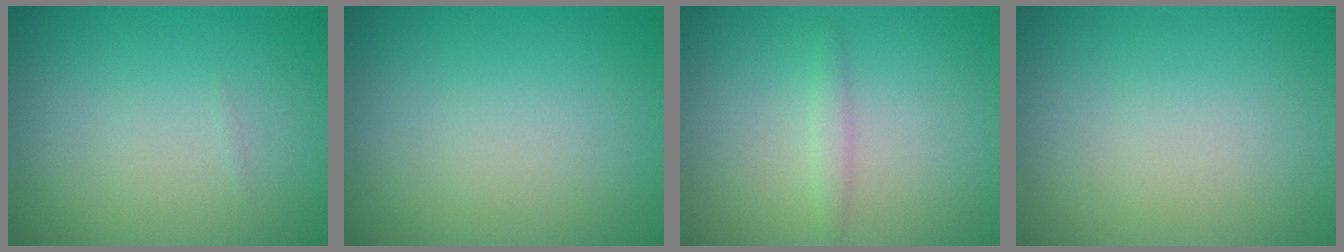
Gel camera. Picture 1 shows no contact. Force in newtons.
{"total": 0.0}
{"total": 1.0, "press": 1.0, "slide": 0.0}
{"total": 0.0}